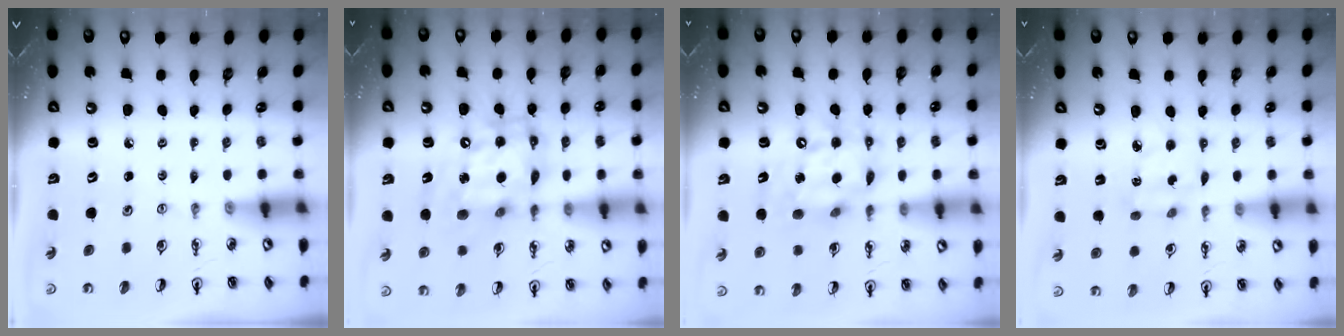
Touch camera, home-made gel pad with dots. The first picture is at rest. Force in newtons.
{"total": 16.4, "press": 16.3, "slide": 1.9}
{"total": 14.0, "press": 14.0, "slide": 1.4}
{"total": 4.4, "press": 4.4, "slide": 0.2}